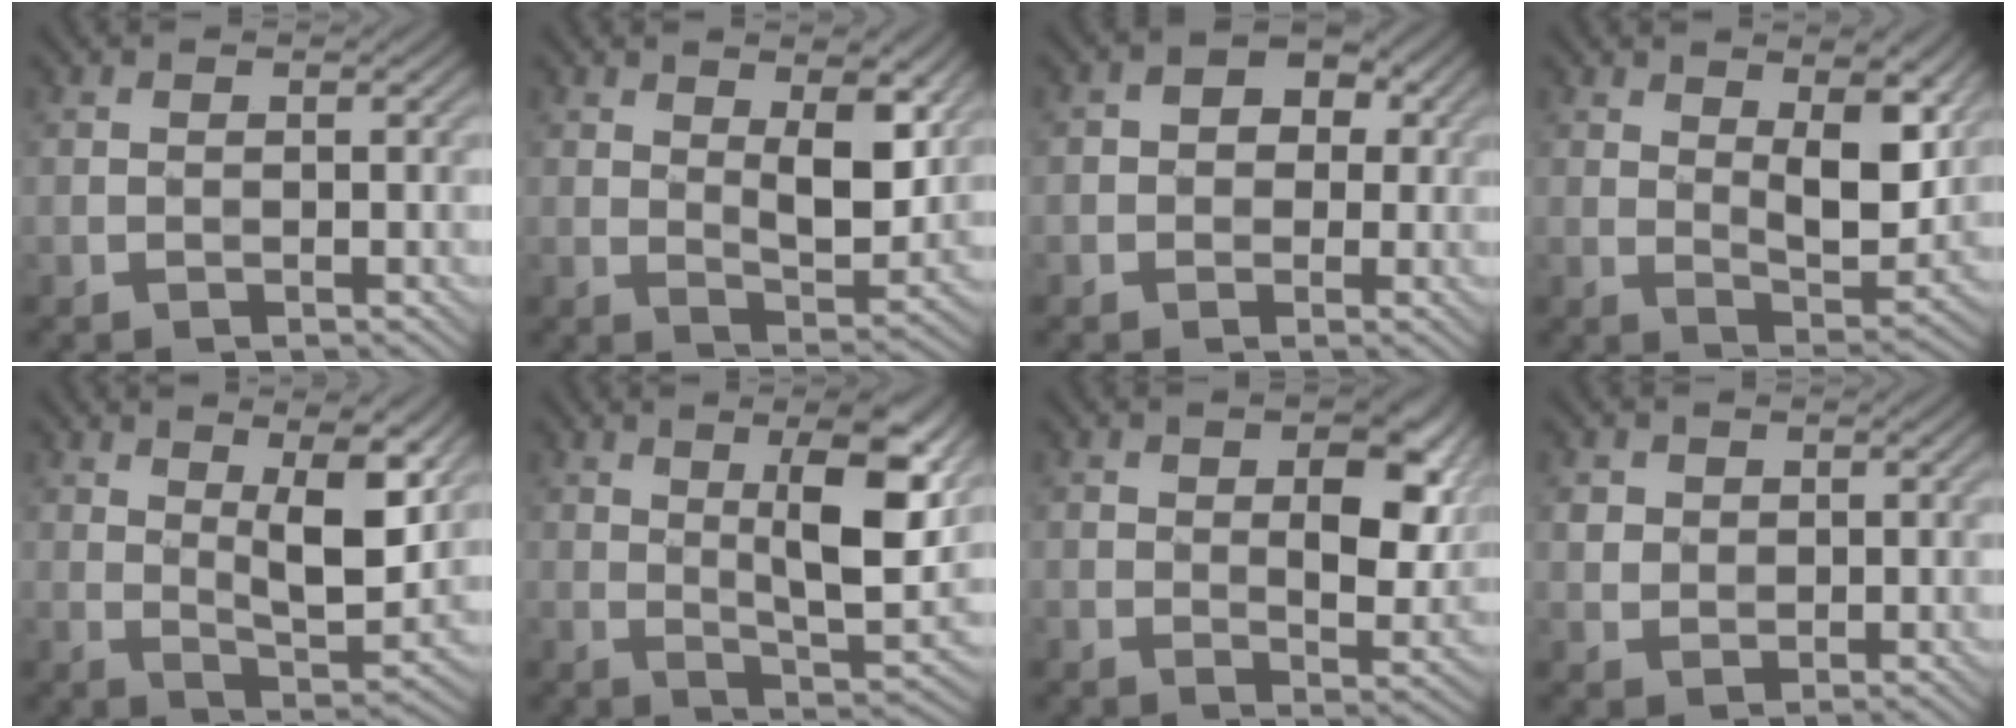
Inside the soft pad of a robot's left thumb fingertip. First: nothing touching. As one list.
[{"total": 7.7, "force": [2.9, 3.4, 6.3], "torque": [-0.108, -0.010, 0.049]}, {"total": 5.4, "force": [1.1, 4.5, 2.9], "torque": [-0.034, 0.014, -0.007]}, {"total": 9.1, "force": [3.6, 4.0, 7.4], "torque": [-0.127, -0.010, 0.059]}, {"total": 10.1, "force": [4.5, 3.3, 8.4], "torque": [-0.146, -0.006, 0.071]}, {"total": 12.3, "force": [4.4, 3.7, 10.9], "torque": [-0.173, -0.004, 0.074]}, {"total": 9.0, "force": [1.7, 5.1, 7.3], "torque": [-0.113, -0.011, 0.030]}, {"total": 2.1, "force": [0.9, 1.8, 0.5], "torque": [-0.023, 0.000, 0.018]}]